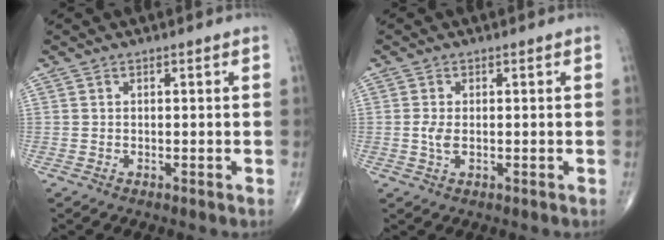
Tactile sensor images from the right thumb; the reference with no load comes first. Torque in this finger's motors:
{"motor_torque": [1.48, 1.15, 0.09, -0.19, 0.04]}